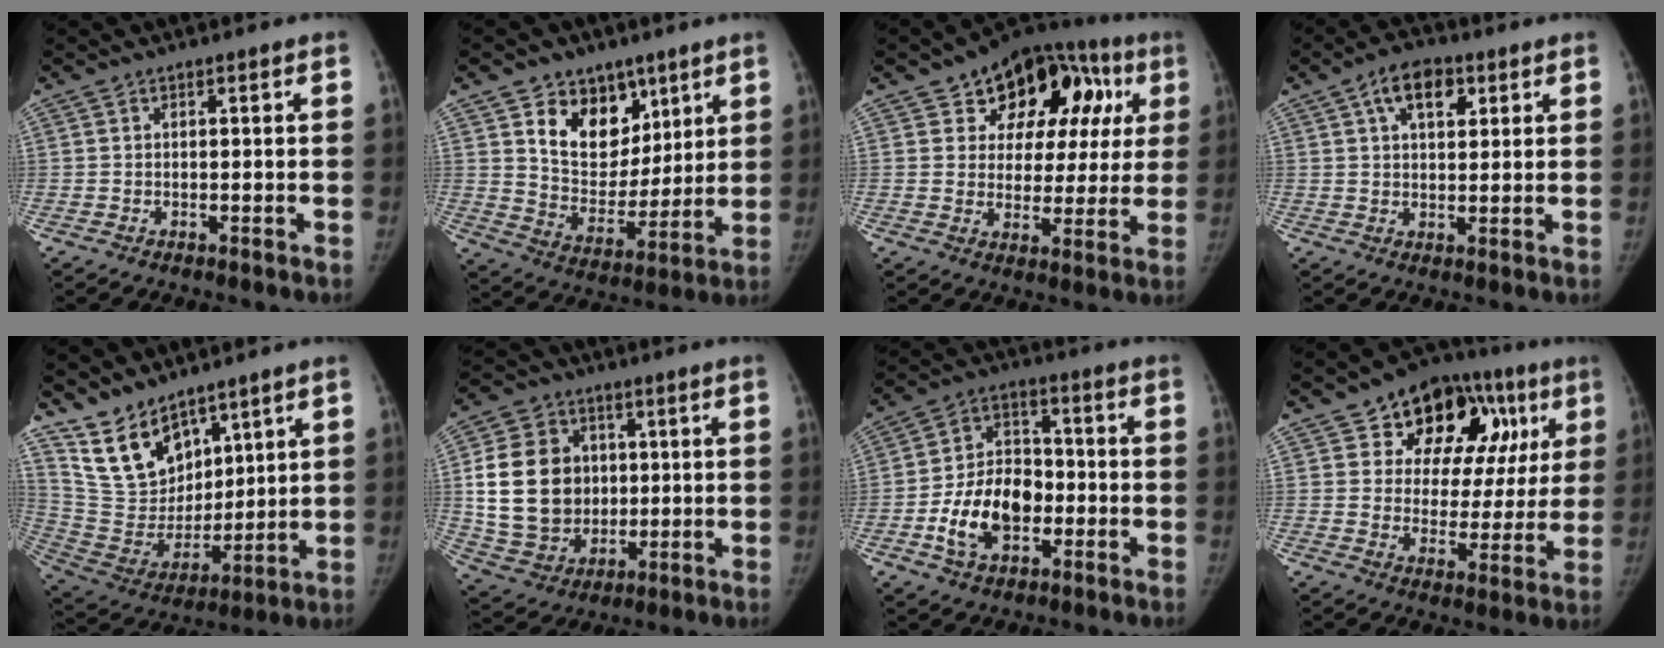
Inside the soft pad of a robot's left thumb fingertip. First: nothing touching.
{"total": 14.2, "force": [7.7, 10.2, 6.2], "torque": [-0.060, -0.043, 0.140]}
{"total": 19.3, "force": [8.1, 13.0, 11.8], "torque": [-0.095, 0.017, 0.111]}
{"total": 8.2, "force": [3.6, 4.7, 5.6], "torque": [-0.071, -0.001, 0.052]}
{"total": 14.8, "force": [10.5, 8.4, 6.0], "torque": [-0.077, -0.062, 0.224]}
{"total": 18.9, "force": [2.3, 15.4, 10.7], "torque": [-0.176, 0.004, 0.059]}
{"total": 13.9, "force": [-3.7, 9.5, 9.5], "torque": [-0.146, 0.029, -0.067]}
{"total": 21.1, "force": [9.1, 13.6, 13.4], "torque": [-0.123, 0.009, 0.129]}